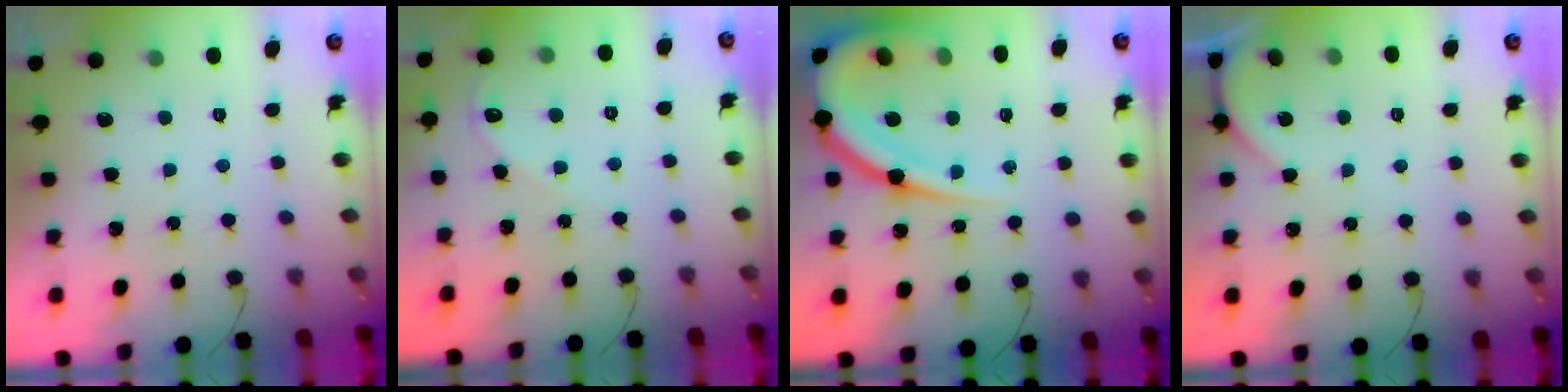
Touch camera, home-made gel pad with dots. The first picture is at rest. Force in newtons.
{"total": 5.2, "press": 5.2, "slide": 0.6}
{"total": 19.8, "press": 19.7, "slide": 1.7}
{"total": 1.3, "press": 1.3, "slide": 0.3}